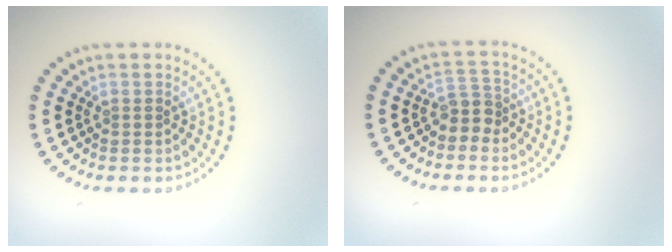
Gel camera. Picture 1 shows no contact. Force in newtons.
{"total": 2.1, "press": 1.6, "slide": 1.4}